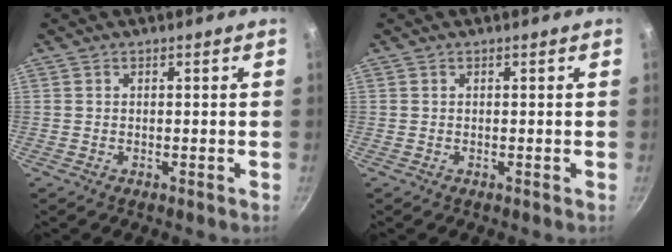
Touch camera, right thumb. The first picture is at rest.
{"total": 0.0}